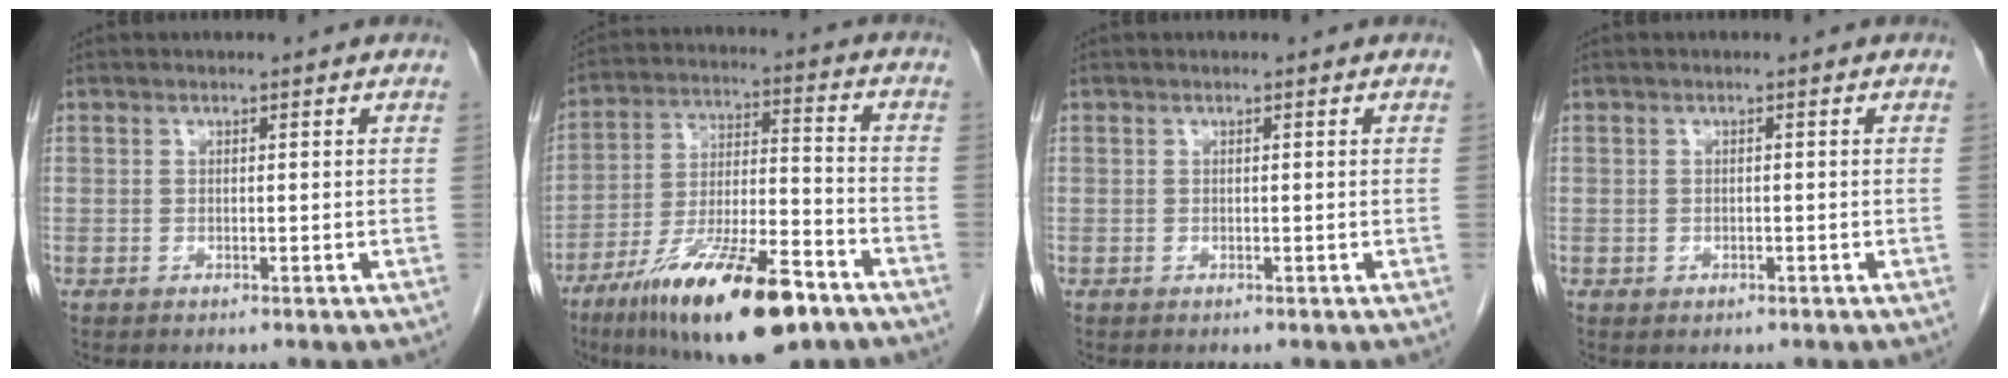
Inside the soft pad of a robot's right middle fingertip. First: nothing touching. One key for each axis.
{"total": 19.5, "fx": -12.2, "fy": 4.2, "fz": 14.6, "tx": -0.244, "ty": -0.020, "tz": -0.210}
{"total": 0.0}
{"total": 0.7, "fx": -0.2, "fy": 0.6, "fz": 0.2, "tx": -0.007, "ty": 0.001, "tz": -0.001}